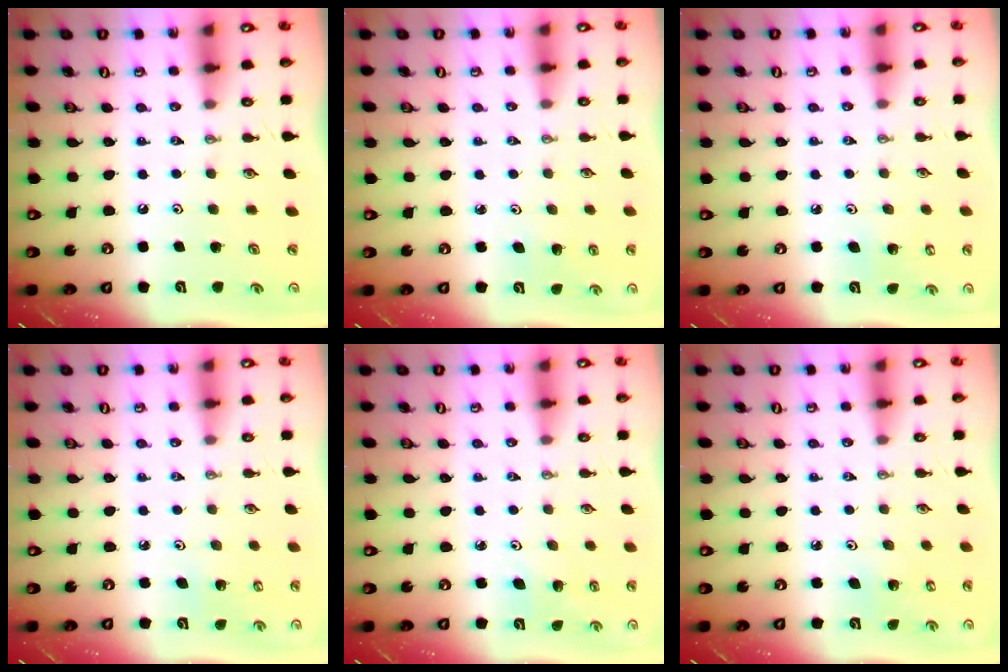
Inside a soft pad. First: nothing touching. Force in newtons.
{"total": 2.9, "press": 2.6, "slide": 1.3}
{"total": 4.5, "press": 4.3, "slide": 1.2}
{"total": 2.8, "press": 2.7, "slide": 0.5}
{"total": 4.8, "press": 4.6, "slide": 1.3}
{"total": 3.3, "press": 3.3, "slide": 0.3}